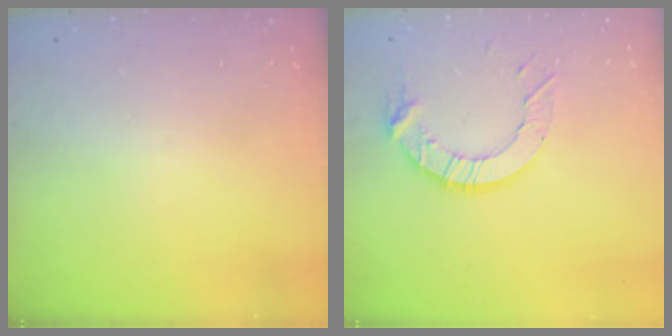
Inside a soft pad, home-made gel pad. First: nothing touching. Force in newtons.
{"total": 10.4, "press": 10.3, "slide": 0.5}